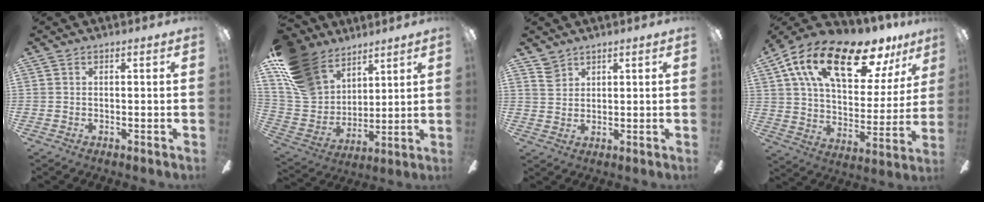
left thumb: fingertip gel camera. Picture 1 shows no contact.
{"total": 18.5, "force": [11.3, 12.3, 8.0], "torque": [-0.189, -0.050, 0.221]}
{"total": 4.0, "force": [3.1, 2.4, 0.8], "torque": [-0.016, -0.010, 0.059]}
{"total": 22.7, "force": [14.5, 9.3, 14.7], "torque": [-0.253, -0.073, 0.247]}